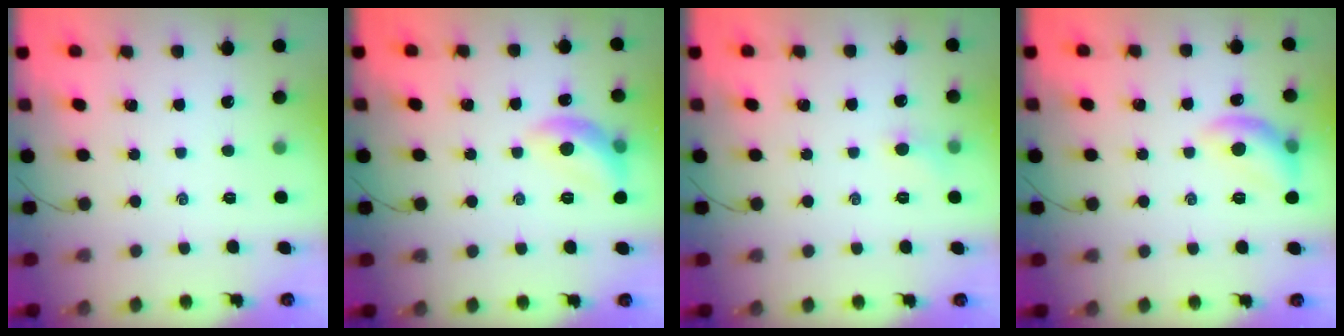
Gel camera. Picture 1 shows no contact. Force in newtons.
{"total": 10.6, "press": 10.6, "slide": 0.3}
{"total": 3.1, "press": 2.9, "slide": 1.1}
{"total": 9.6, "press": 9.6, "slide": 0.3}